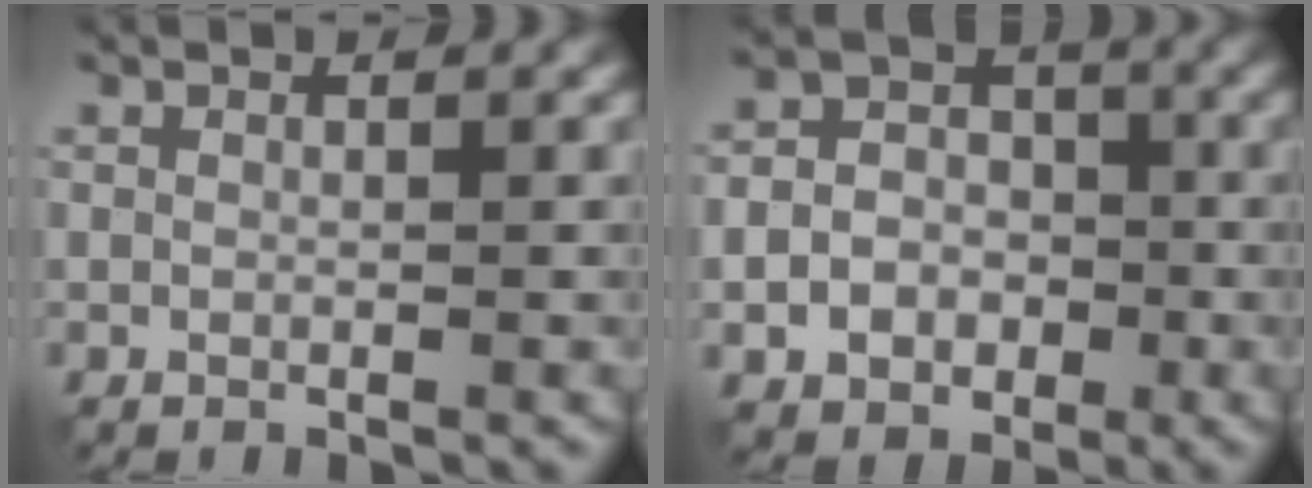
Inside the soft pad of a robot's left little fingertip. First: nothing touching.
{"total": 6.5, "force": [-2.1, 5.6, 2.5], "torque": [-0.028, -0.001, -0.049]}